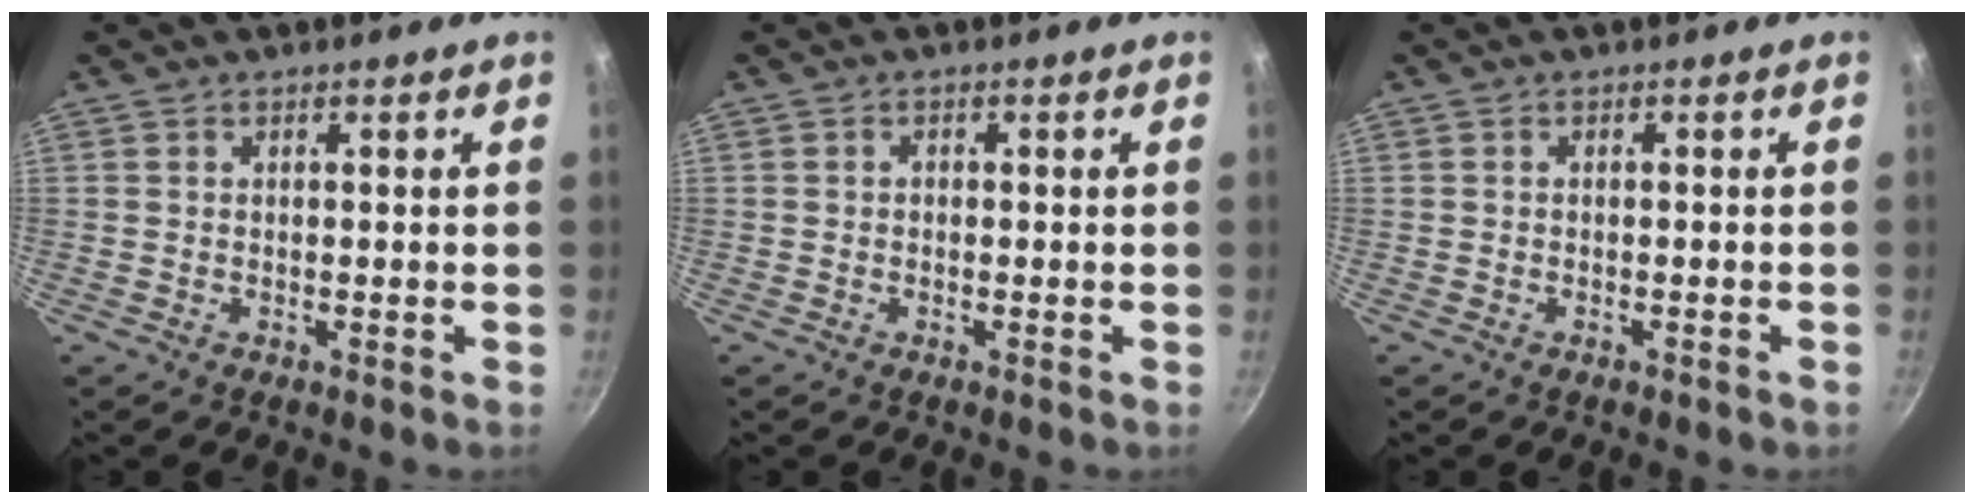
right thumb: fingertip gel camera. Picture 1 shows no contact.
{"total": 0.6, "force": [-0.2, 0.5, 0.2], "torque": [-0.002, 0.003, -0.003]}
{"total": 0.6, "force": [-0.5, 0.3, 0.2], "torque": [-0.008, 0.010, -0.004]}